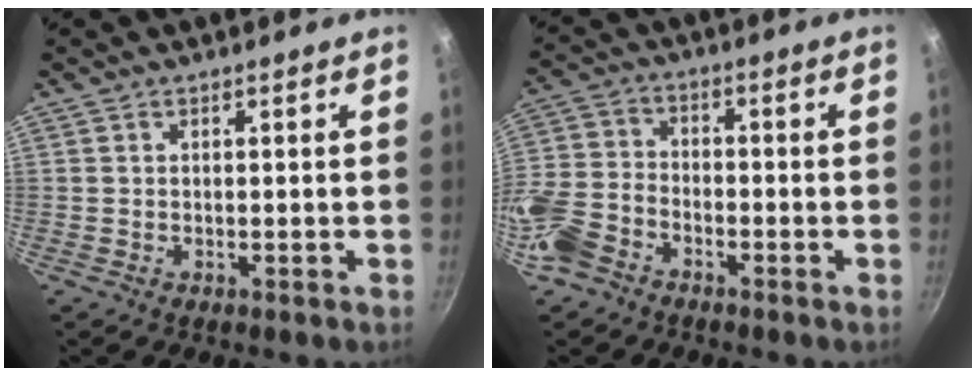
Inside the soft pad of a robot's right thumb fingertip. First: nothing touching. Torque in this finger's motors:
{"motor_torque": [-0.11, 0.03, 0.68, -0.20, 0.17]}